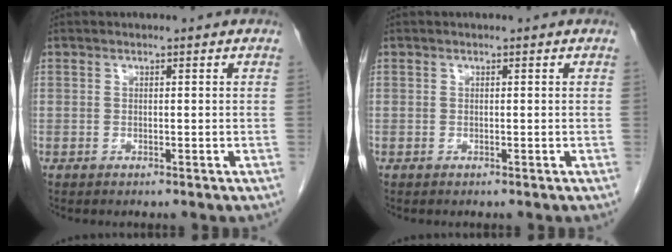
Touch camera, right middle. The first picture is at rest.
{"total": 0.0}